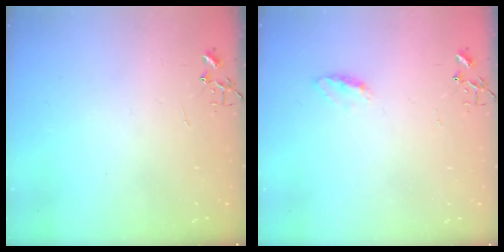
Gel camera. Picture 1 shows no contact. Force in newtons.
{"total": 5.0, "press": 5.0, "slide": 0.7}